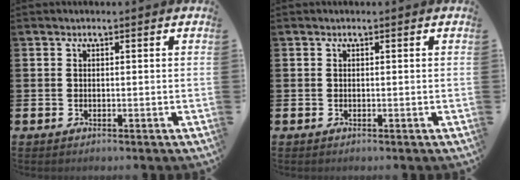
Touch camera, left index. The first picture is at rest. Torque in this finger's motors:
{"motor_torque": [0.02, 0.01, 0.01, 0.00]}